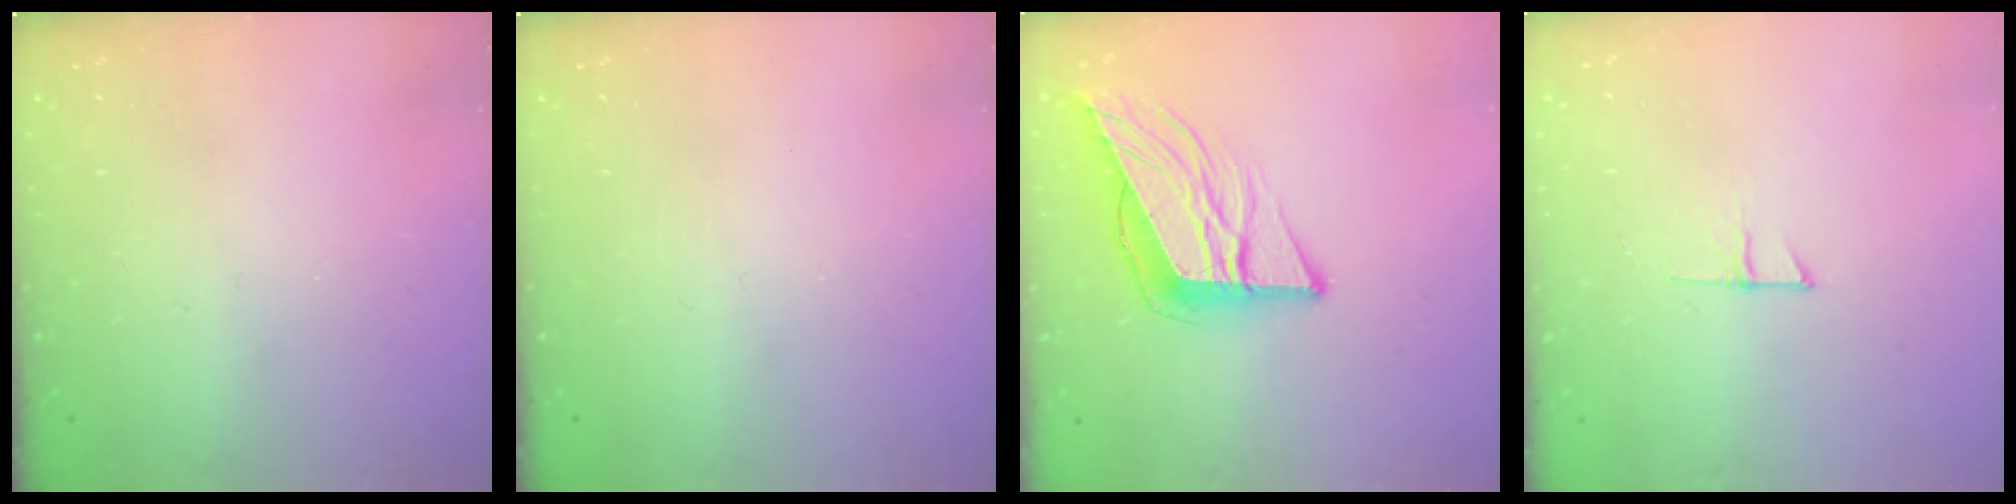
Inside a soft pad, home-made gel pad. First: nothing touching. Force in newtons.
{"total": 0.0}
{"total": 12.0, "press": 11.6, "slide": 3.3}
{"total": 4.0, "press": 4.0, "slide": 0.4}